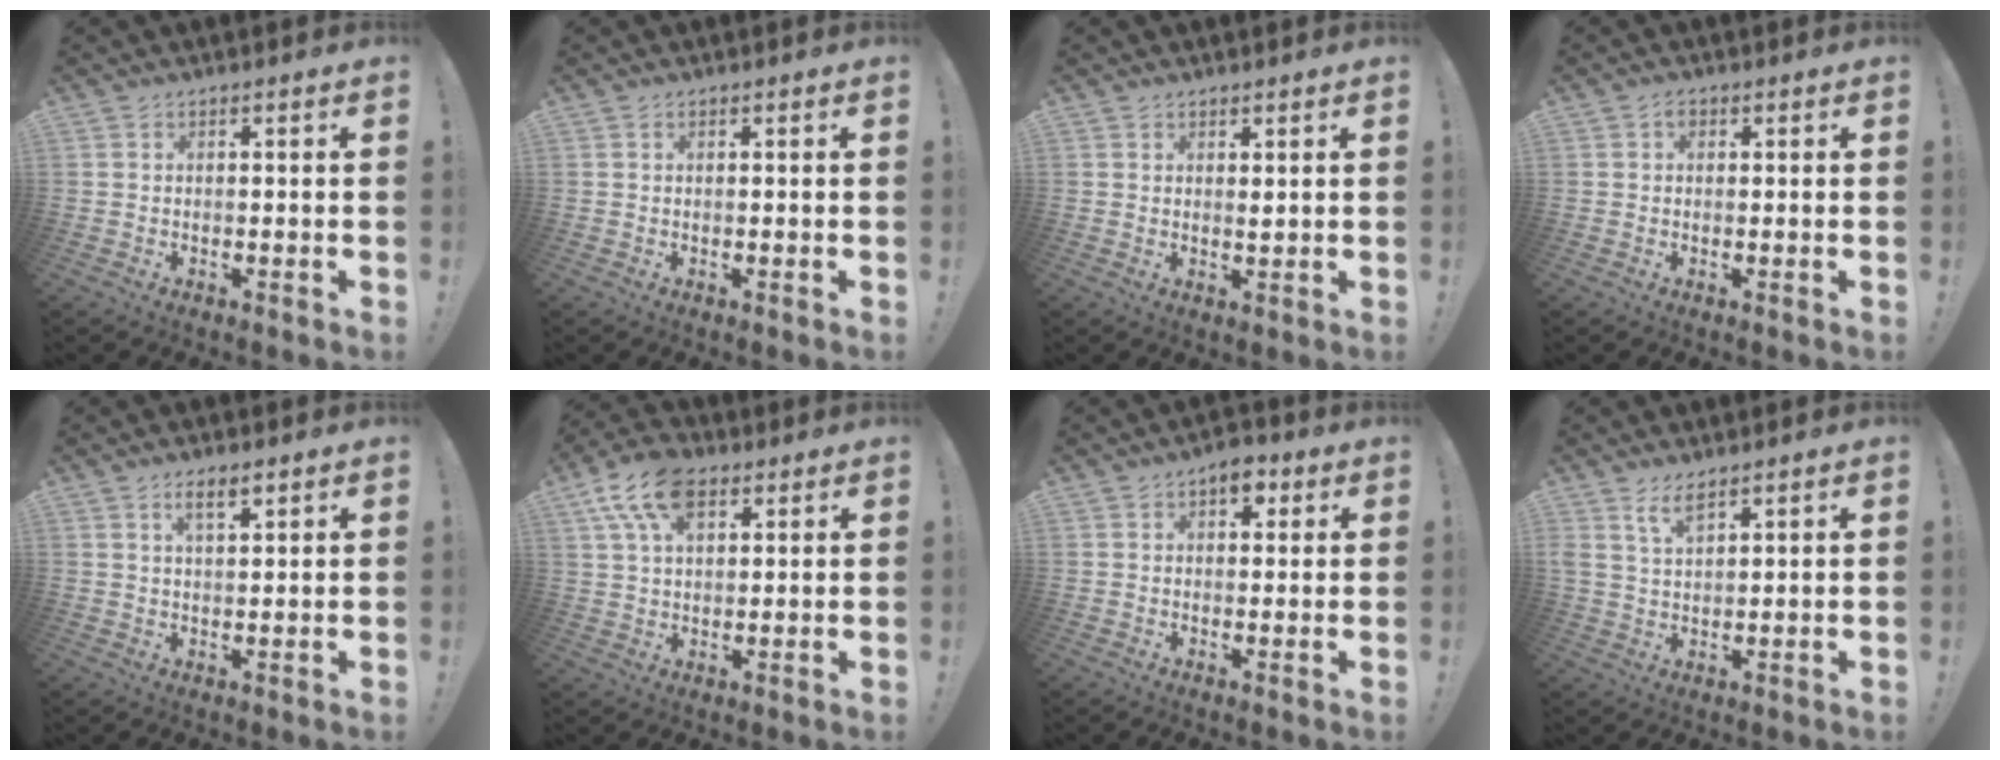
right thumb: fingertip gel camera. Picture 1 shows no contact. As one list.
[{"total": 0.0}, {"total": 1.4, "force": [0.9, 0.6, 0.9], "torque": [0.003, -0.010, 0.012]}, {"total": 1.6, "force": [0.4, 1.2, 1.0], "torque": [-0.016, 0.004, 0.005]}, {"total": 4.5, "force": [2.5, 1.6, 3.4], "torque": [-0.050, -0.009, 0.040]}, {"total": 13.0, "force": [6.4, 7.5, 8.5], "torque": [-0.155, -0.014, 0.119]}, {"total": 4.9, "force": [2.4, 3.1, 3.0], "torque": [-0.026, -0.009, 0.037]}, {"total": 5.2, "force": [3.7, 1.7, 3.2], "torque": [-0.068, -0.013, 0.068]}]